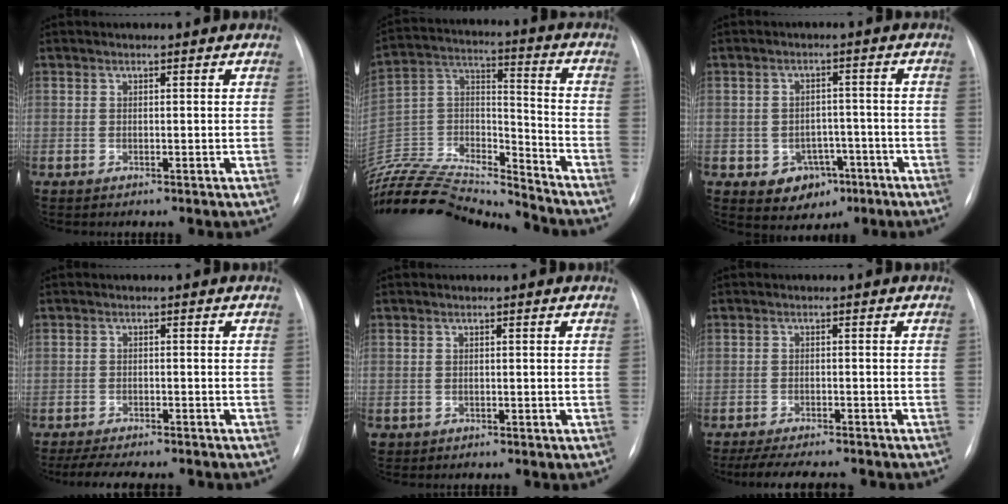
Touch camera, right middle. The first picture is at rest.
{"total": 23.8, "force": [-22.7, 1.9, 6.9], "torque": [-0.155, 0.012, -0.389]}
{"total": 6.4, "force": [-2.9, 5.0, 2.8], "torque": [-0.036, 0.013, -0.031]}
{"total": 9.2, "force": [-7.8, 2.7, 4.1], "torque": [-0.060, -0.003, -0.109]}
{"total": 0.8, "force": [-0.3, 0.7, 0.1], "torque": [-0.002, 0.004, -0.001]}
{"total": 10.5, "force": [-9.2, 2.2, 4.5], "torque": [-0.066, -0.006, -0.127]}